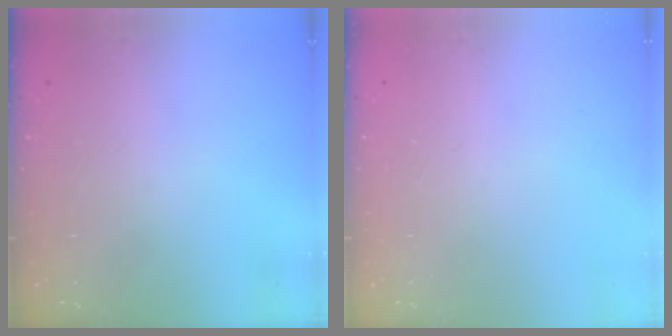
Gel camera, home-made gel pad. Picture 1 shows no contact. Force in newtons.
{"total": 0.0}